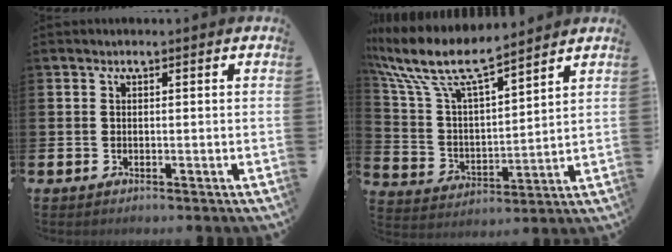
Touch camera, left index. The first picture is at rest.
{"total": 10.0, "force": [8.4, 2.6, 4.7], "torque": [-0.130, -0.044, 0.146]}